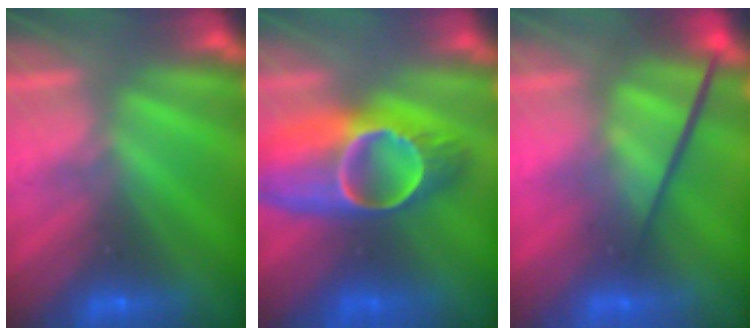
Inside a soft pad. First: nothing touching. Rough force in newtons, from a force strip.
{"total": 6.6}
{"total": 4.1}